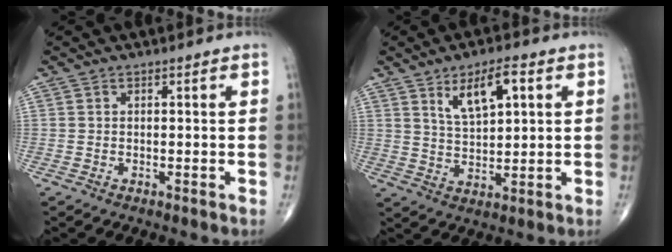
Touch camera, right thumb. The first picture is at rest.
{"total": 8.4, "force": [3.6, 3.3, 6.8], "torque": [-0.106, -0.015, 0.066]}